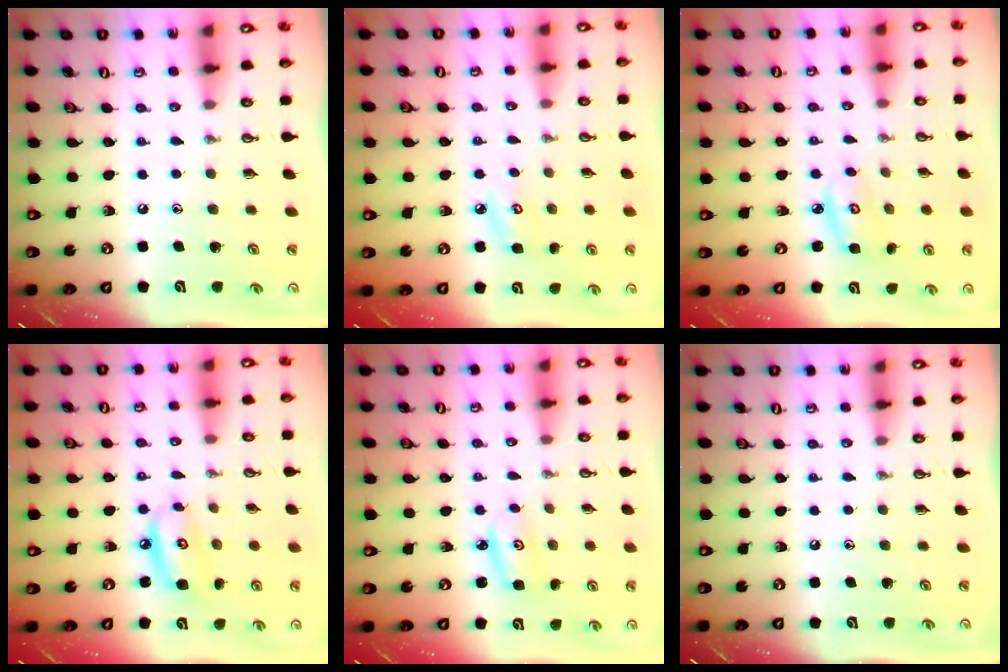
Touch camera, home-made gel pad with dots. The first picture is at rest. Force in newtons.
{"total": 5.4, "press": 5.4, "slide": 0.8}
{"total": 3.9, "press": 3.9, "slide": 0.3}
{"total": 7.8, "press": 7.8, "slide": 0.8}
{"total": 3.2, "press": 3.2, "slide": 0.3}
{"total": 0.0}